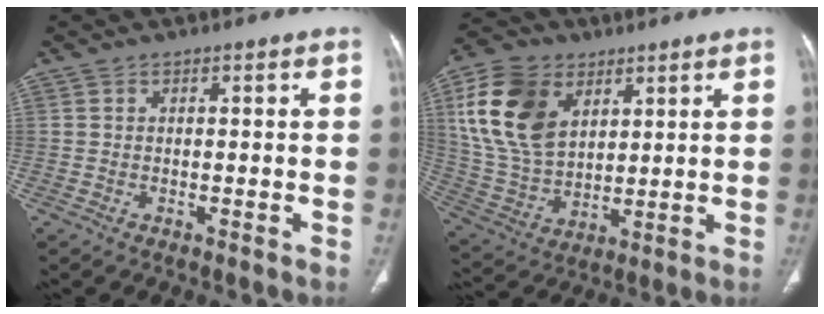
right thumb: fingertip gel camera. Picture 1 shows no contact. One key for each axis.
{"total": 17.3, "fx": 6.5, "fy": 11.6, "fz": 11.1, "tx": -0.204, "ty": -0.015, "tz": 0.132}